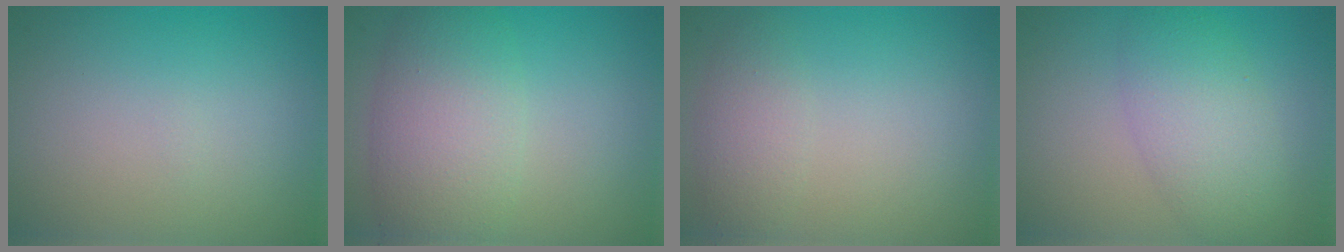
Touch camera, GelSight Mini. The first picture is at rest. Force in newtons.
{"total": 6.1, "press": 6.1, "slide": 0.5}
{"total": 2.1, "press": 2.1, "slide": 0.1}
{"total": 4.5, "press": 4.5, "slide": 0.2}